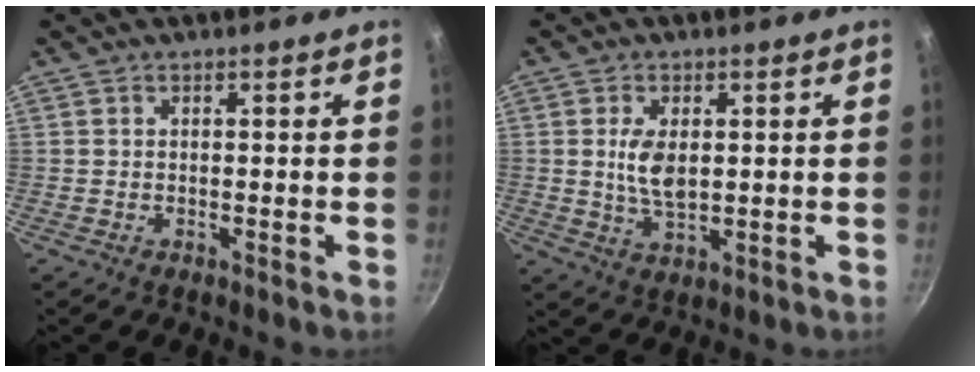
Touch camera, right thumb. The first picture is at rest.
{"total": 6.1, "force": [0.9, 3.3, 5.1], "torque": [-0.095, -0.013, 0.020]}